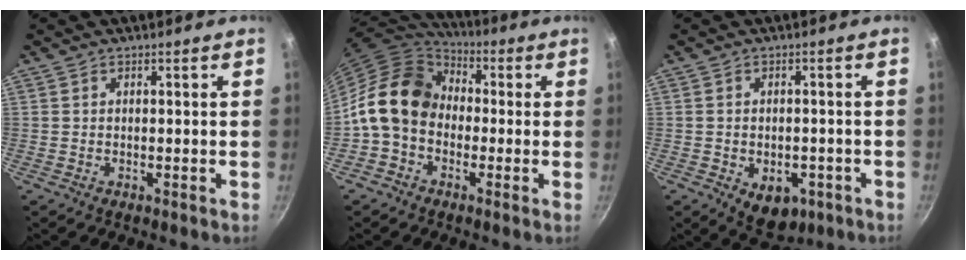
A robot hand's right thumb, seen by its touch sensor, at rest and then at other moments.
{"total": 14.0, "force": [-0.9, 11.1, 8.4], "torque": [-0.117, 0.039, -0.037]}
{"total": 7.8, "force": [-2.9, 5.2, 5.0], "torque": [-0.040, 0.009, -0.026]}